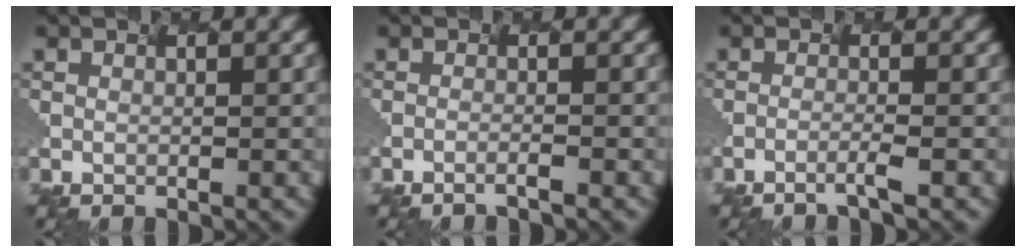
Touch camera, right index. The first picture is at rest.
{"total": 1.5, "force": [-1.3, -0.6, 0.0], "torque": [-0.005, -0.010, -0.002]}
{"total": 1.8, "force": [-1.5, -0.8, 0.4], "torque": [-0.023, -0.010, -0.007]}